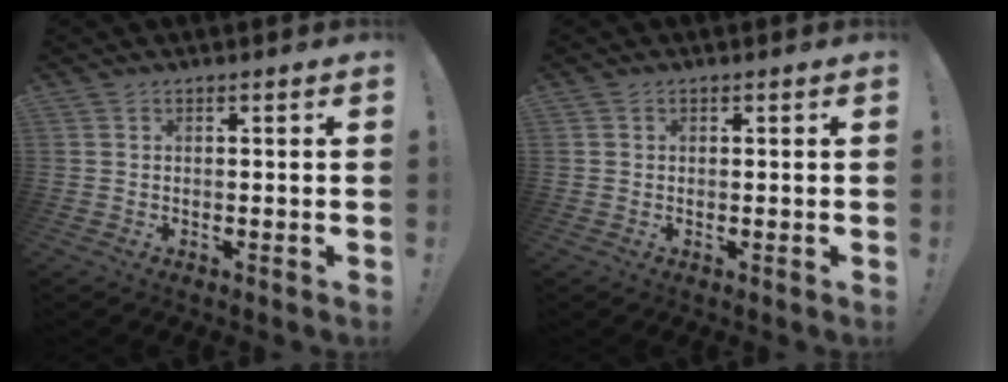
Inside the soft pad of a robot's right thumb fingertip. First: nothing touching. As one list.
[{"total": 0.5, "force": [0.0, 0.5, 0.1], "torque": [-0.001, 0.002, -0.001]}]